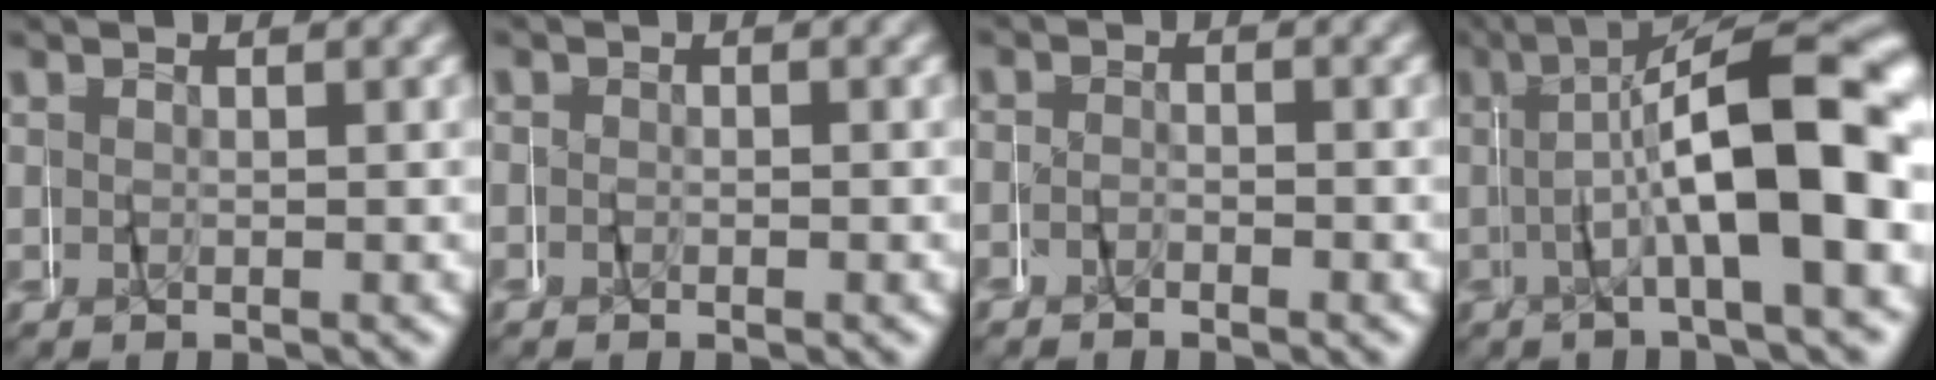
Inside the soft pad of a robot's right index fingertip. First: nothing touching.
{"total": 0.7, "force": [-0.6, 0.2, -0.2], "torque": [0.008, 0.000, -0.014]}
{"total": 1.2, "force": [-1.0, 0.3, -0.5], "torque": [0.004, 0.004, -0.026]}
{"total": 12.0, "force": [-0.4, 4.5, 11.1], "torque": [-0.154, 0.002, -0.002]}